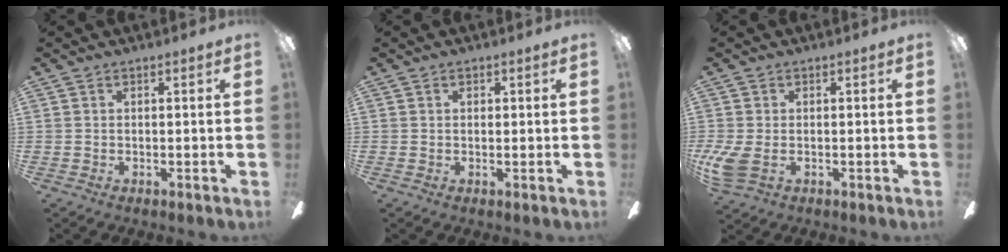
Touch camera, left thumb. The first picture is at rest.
{"total": 0.8, "force": [0.2, 0.6, 0.6], "torque": [-0.004, 0.001, 0.001]}
{"total": 5.8, "force": [-1.1, 3.7, 4.3], "torque": [-0.094, -0.005, -0.022]}